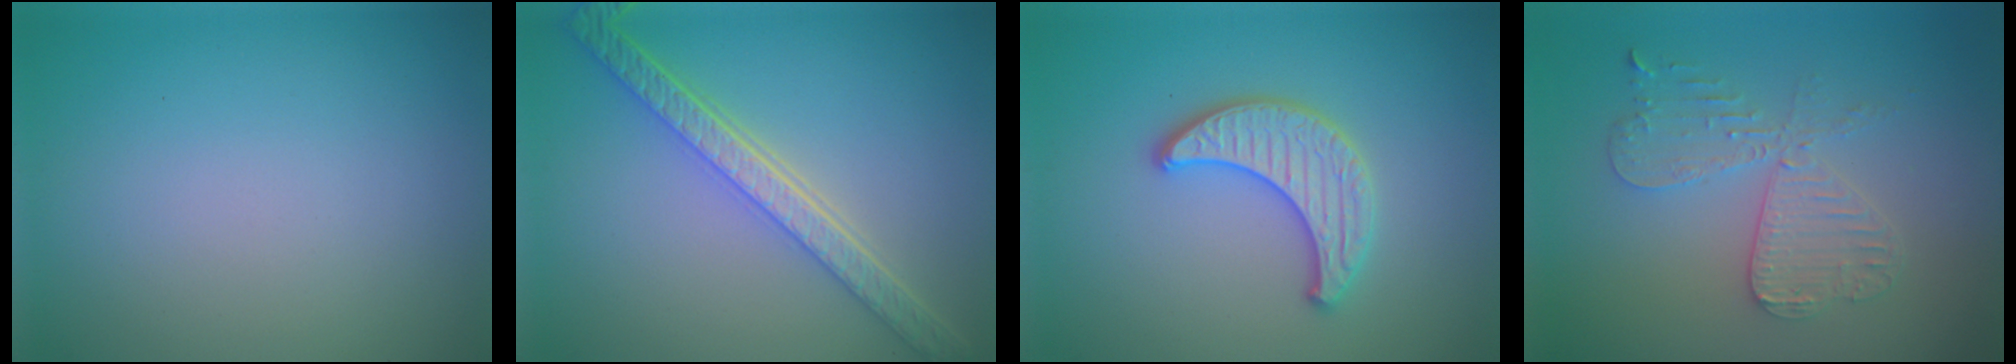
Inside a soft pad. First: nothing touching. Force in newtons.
{"total": 5.1, "press": 4.1, "slide": 3.0}
{"total": 3.3, "press": 3.3, "slide": 0.3}
{"total": 4.2, "press": 3.6, "slide": 2.1}